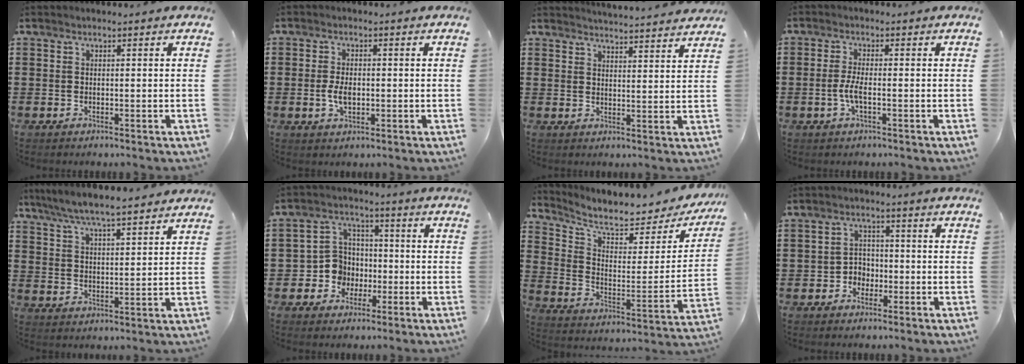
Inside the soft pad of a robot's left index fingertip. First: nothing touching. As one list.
[{"total": 3.7, "force": [-0.3, 1.9, 3.2], "torque": [-0.067, 0.001, -0.008]}, {"total": 3.7, "force": [3.6, -0.6, 0.1], "torque": [-0.006, -0.029, 0.062]}, {"total": 3.2, "force": [-0.8, 0.7, 3.0], "torque": [-0.077, -0.008, -0.022]}, {"total": 5.9, "force": [5.4, 0.1, 2.3], "torque": [-0.066, -0.024, 0.095]}, {"total": 6.6, "force": [-1.7, 6.0, 2.1], "torque": [-0.077, 0.012, -0.036]}, {"total": 7.0, "force": [5.8, 1.5, 3.7], "torque": [-0.092, -0.044, 0.095]}, {"total": 3.0, "force": [-1.6, 2.4, 1.0], "torque": [-0.027, 0.007, -0.036]}]